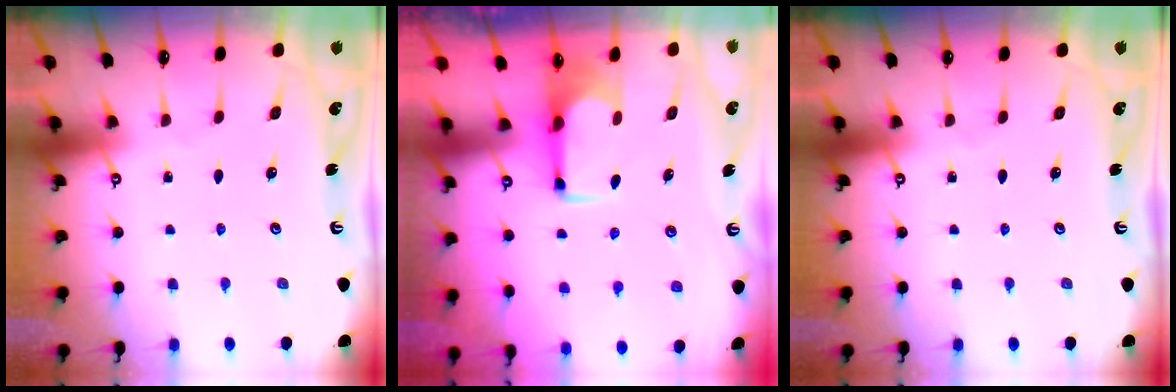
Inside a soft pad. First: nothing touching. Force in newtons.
{"total": 1.9, "press": 1.6, "slide": 1.0}
{"total": 0.0}